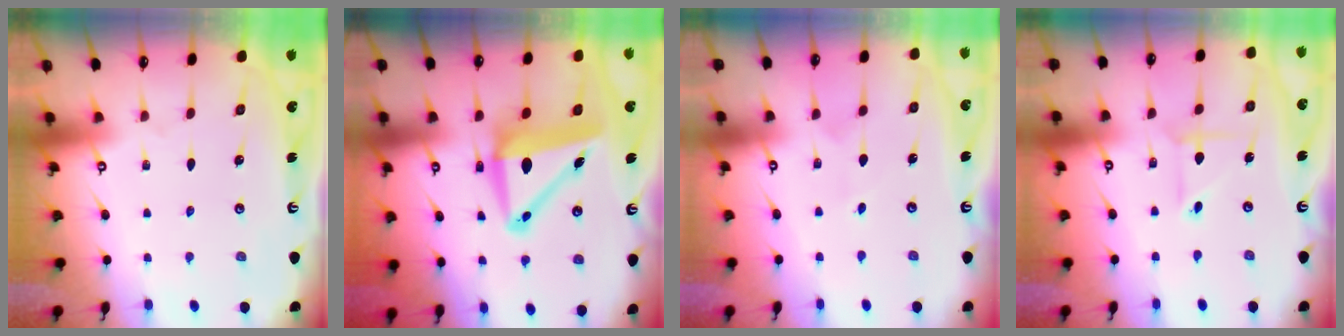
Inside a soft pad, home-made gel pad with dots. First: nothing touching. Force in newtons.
{"total": 10.4, "press": 10.2, "slide": 2.1}
{"total": 3.3, "press": 3.2, "slide": 0.4}
{"total": 4.0, "press": 4.0, "slide": 0.2}